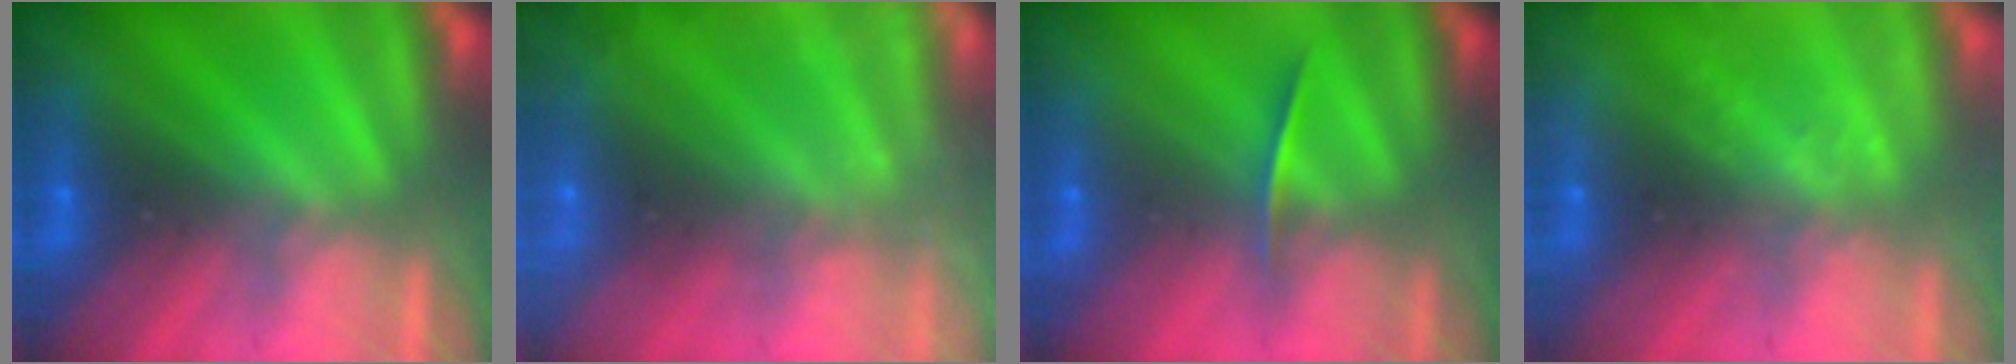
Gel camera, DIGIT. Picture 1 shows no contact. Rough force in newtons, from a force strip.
{"total": 6.1}
{"total": 1.4}
{"total": 2.4}